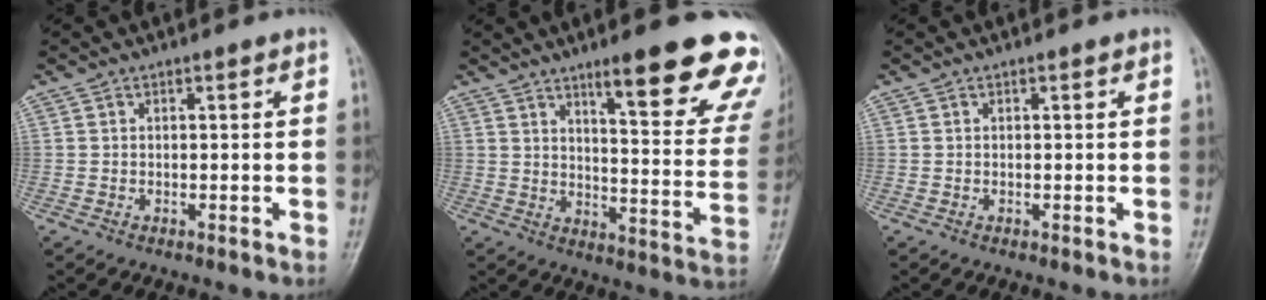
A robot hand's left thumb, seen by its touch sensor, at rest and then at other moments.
{"total": 21.4, "force": [14.1, 4.6, 15.4], "torque": [-0.158, -0.063, 0.184]}
{"total": 0.0}